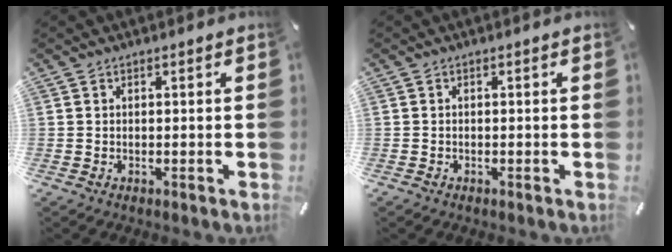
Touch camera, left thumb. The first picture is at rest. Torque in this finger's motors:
{"motor_torque": [-0.08, -0.08, 0.12, 0.12, -0.01]}